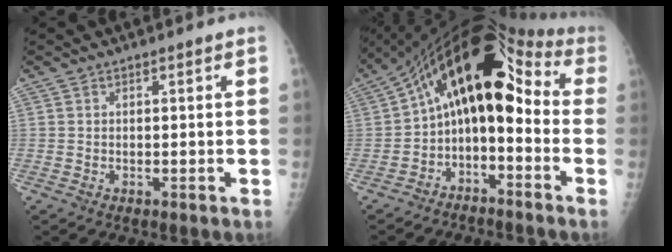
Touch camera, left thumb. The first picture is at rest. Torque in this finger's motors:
{"motor_torque": [1.19, 3.82, 1.59, -1.18, 0.31]}